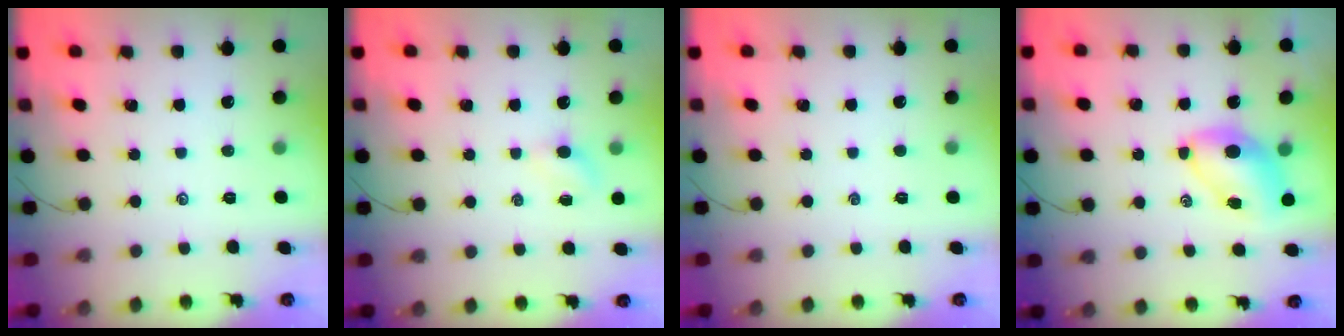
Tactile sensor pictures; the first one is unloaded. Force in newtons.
{"total": 2.9, "press": 2.8, "slide": 0.9}
{"total": 0.0}
{"total": 7.2, "press": 7.1, "slide": 1.0}